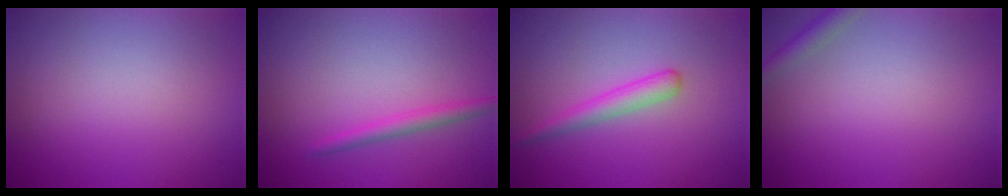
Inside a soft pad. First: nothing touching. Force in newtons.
{"total": 1.7, "press": 1.7, "slide": 0.1}
{"total": 2.2, "press": 2.2, "slide": 0.0}
{"total": 1.6, "press": 1.6, "slide": 0.1}